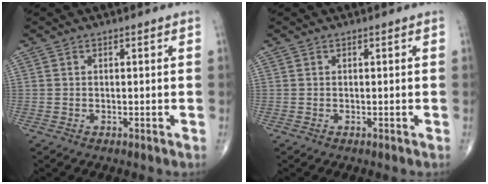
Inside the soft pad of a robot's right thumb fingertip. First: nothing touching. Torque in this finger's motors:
{"motor_torque": [0.00, 0.00, 0.00, 0.00, 0.00]}